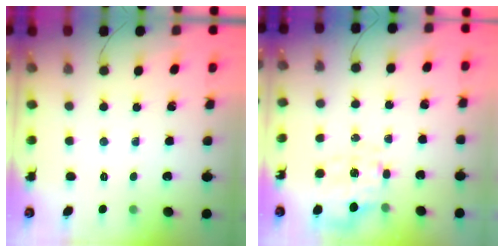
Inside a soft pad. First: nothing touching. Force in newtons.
{"total": 2.7, "press": 2.6, "slide": 1.0}